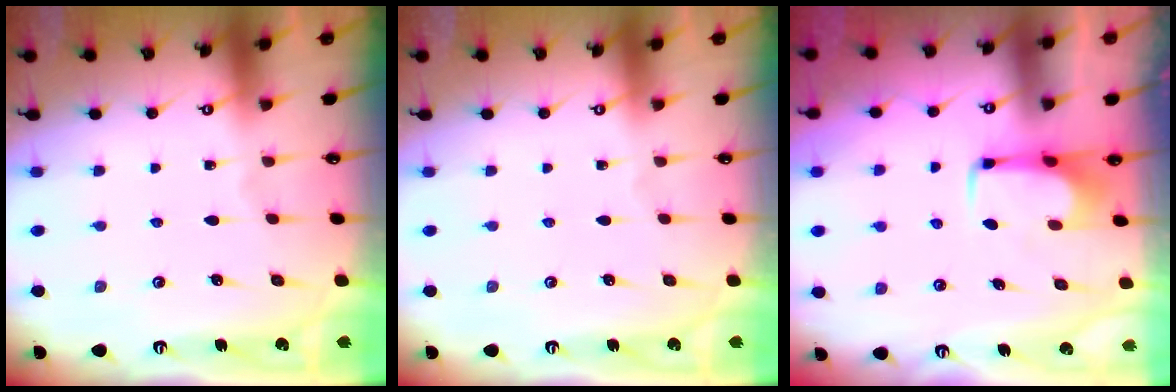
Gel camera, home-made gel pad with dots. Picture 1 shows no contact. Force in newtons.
{"total": 0.0}
{"total": 1.7, "press": 1.6, "slide": 0.5}